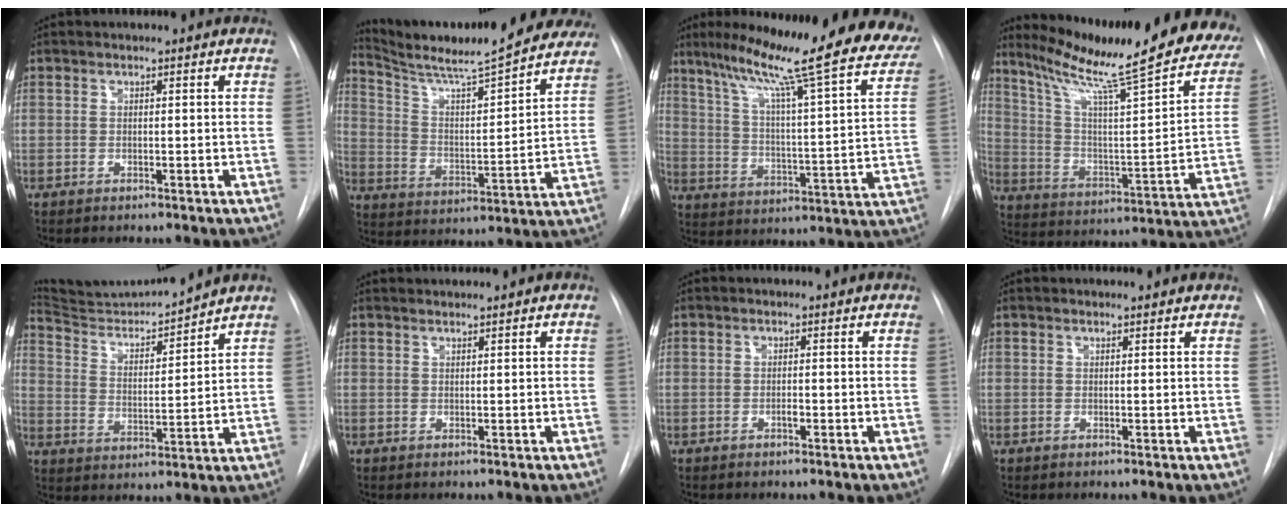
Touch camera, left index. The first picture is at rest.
{"total": 22.9, "force": [20.5, 1.9, 9.9], "torque": [-0.159, -0.029, 0.290]}
{"total": 27.7, "force": [21.8, 2.5, 16.9], "torque": [-0.258, -0.037, 0.285]}
{"total": 29.0, "force": [23.8, 3.2, 16.2], "torque": [-0.252, -0.068, 0.323]}
{"total": 11.2, "force": [10.9, -1.1, 2.1], "torque": [-0.046, -0.003, 0.196]}
{"total": 1.0, "force": [1.0, -0.3, 0.0], "torque": [0.001, 0.012, 0.022]}
{"total": 1.0, "force": [-1.0, 0.1, 0.3], "torque": [-0.002, -0.005, -0.018]}
{"total": 2.1, "force": [2.0, 0.3, 0.2], "torque": [-0.007, 0.007, 0.016]}